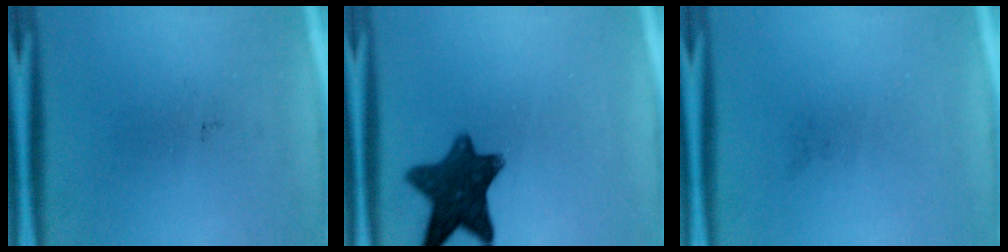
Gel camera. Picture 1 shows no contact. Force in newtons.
{"total": 10.5}
{"total": 0.0}